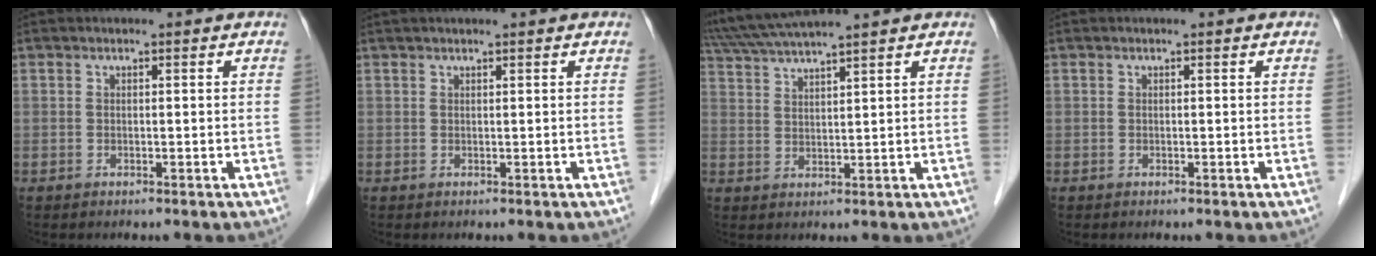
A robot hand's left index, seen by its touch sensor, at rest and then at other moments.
{"total": 3.1, "force": [2.7, 0.2, 1.7], "torque": [-0.021, 0.029, 0.043]}
{"total": 9.4, "force": [8.3, -1.0, 4.2], "torque": [-0.081, 0.029, 0.144]}
{"total": 0.0}